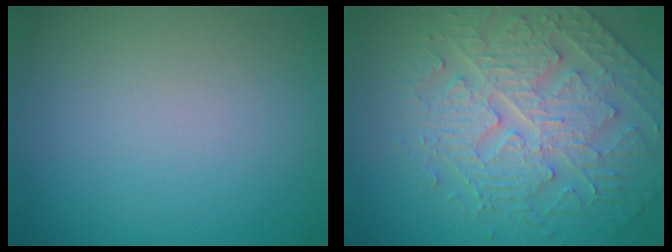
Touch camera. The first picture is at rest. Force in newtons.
{"total": 5.0, "press": 4.9, "slide": 0.8}